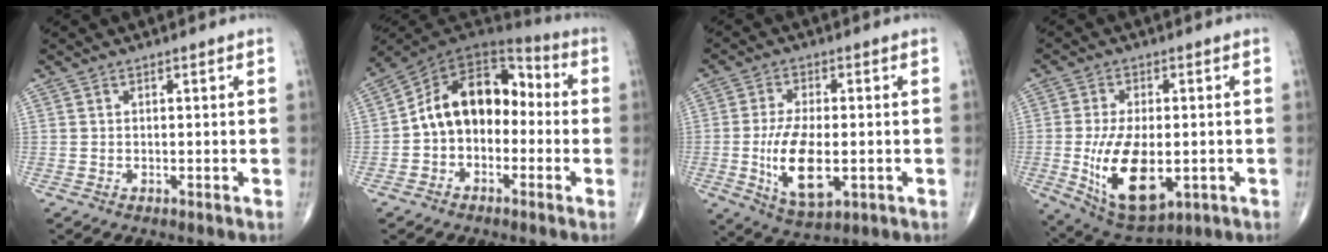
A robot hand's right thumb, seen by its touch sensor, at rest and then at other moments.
{"total": 14.9, "force": [-1.2, 10.4, 10.6], "torque": [-0.139, 0.055, -0.036]}
{"total": 12.0, "force": [-2.1, 5.6, 10.4], "torque": [-0.193, -0.010, -0.028]}
{"total": 15.1, "force": [-2.7, 7.8, 12.6], "torque": [-0.221, -0.012, -0.025]}